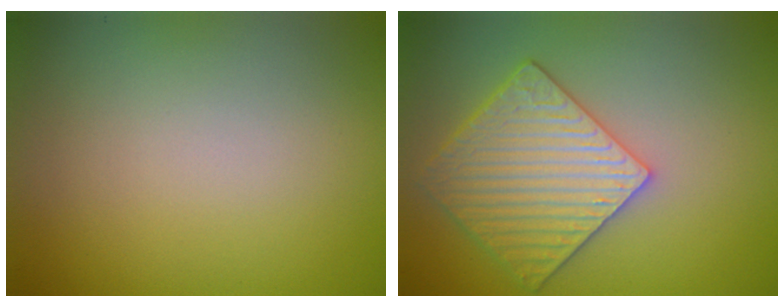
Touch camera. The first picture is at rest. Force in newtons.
{"total": 5.4, "press": 4.9, "slide": 2.4}